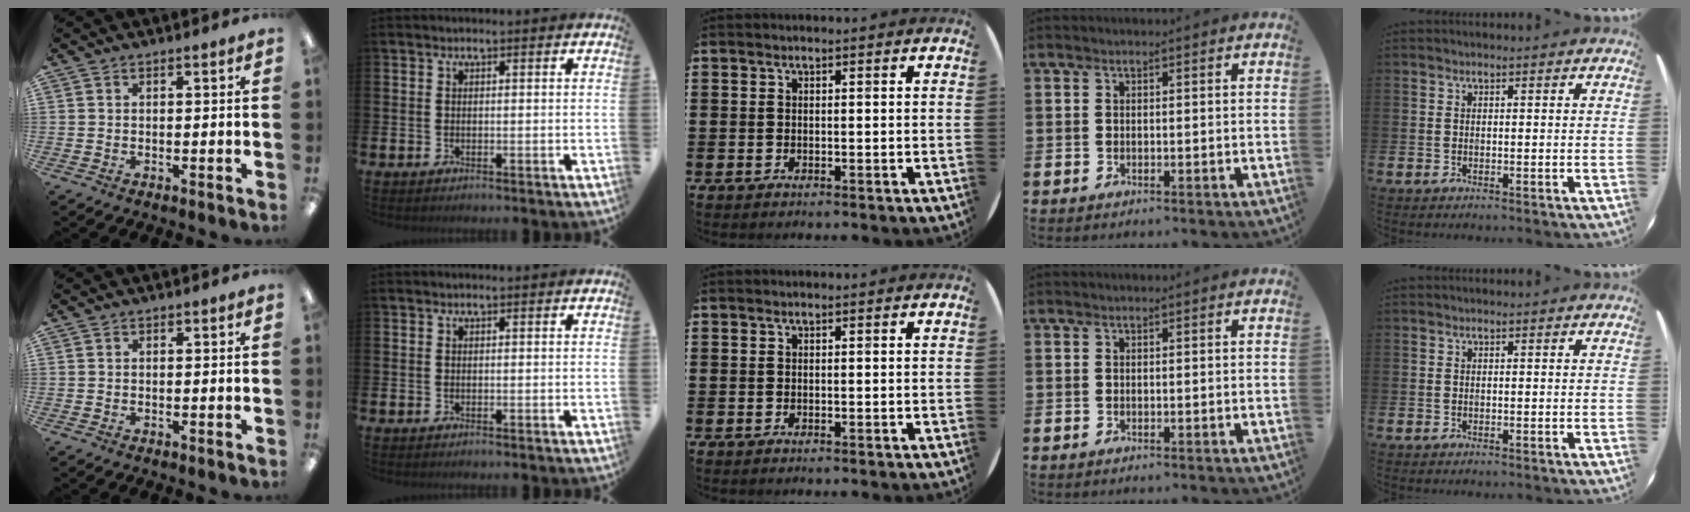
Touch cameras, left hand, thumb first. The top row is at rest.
{}